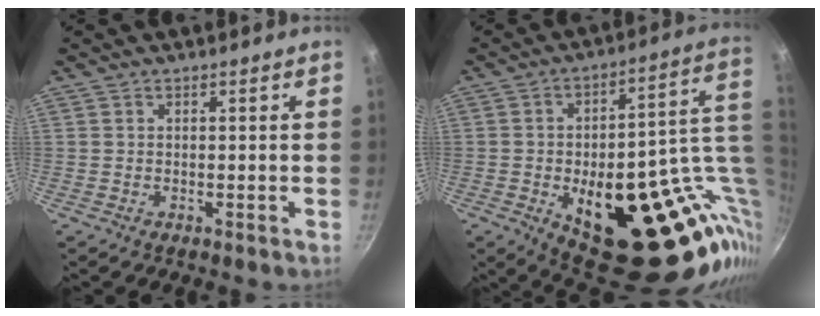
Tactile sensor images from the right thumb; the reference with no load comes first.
{"total": 33.3, "force": [-5.3, 16.1, 28.7], "torque": [-0.314, 0.006, -0.048]}